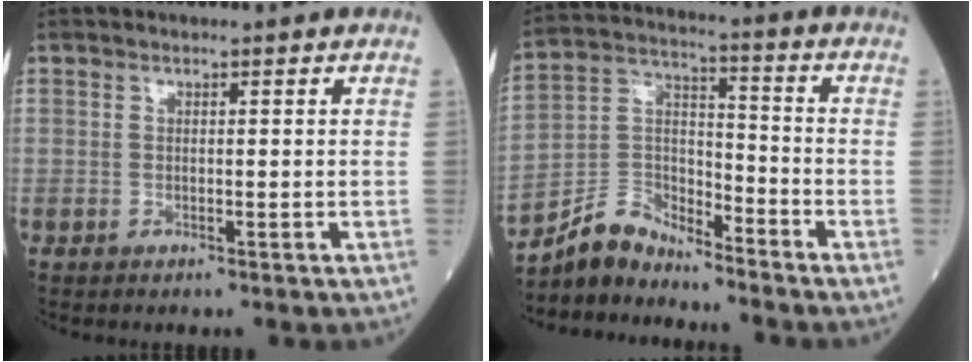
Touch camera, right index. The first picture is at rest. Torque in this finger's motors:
{"motor_torque": [0.58, -0.89, -0.15, -0.16]}